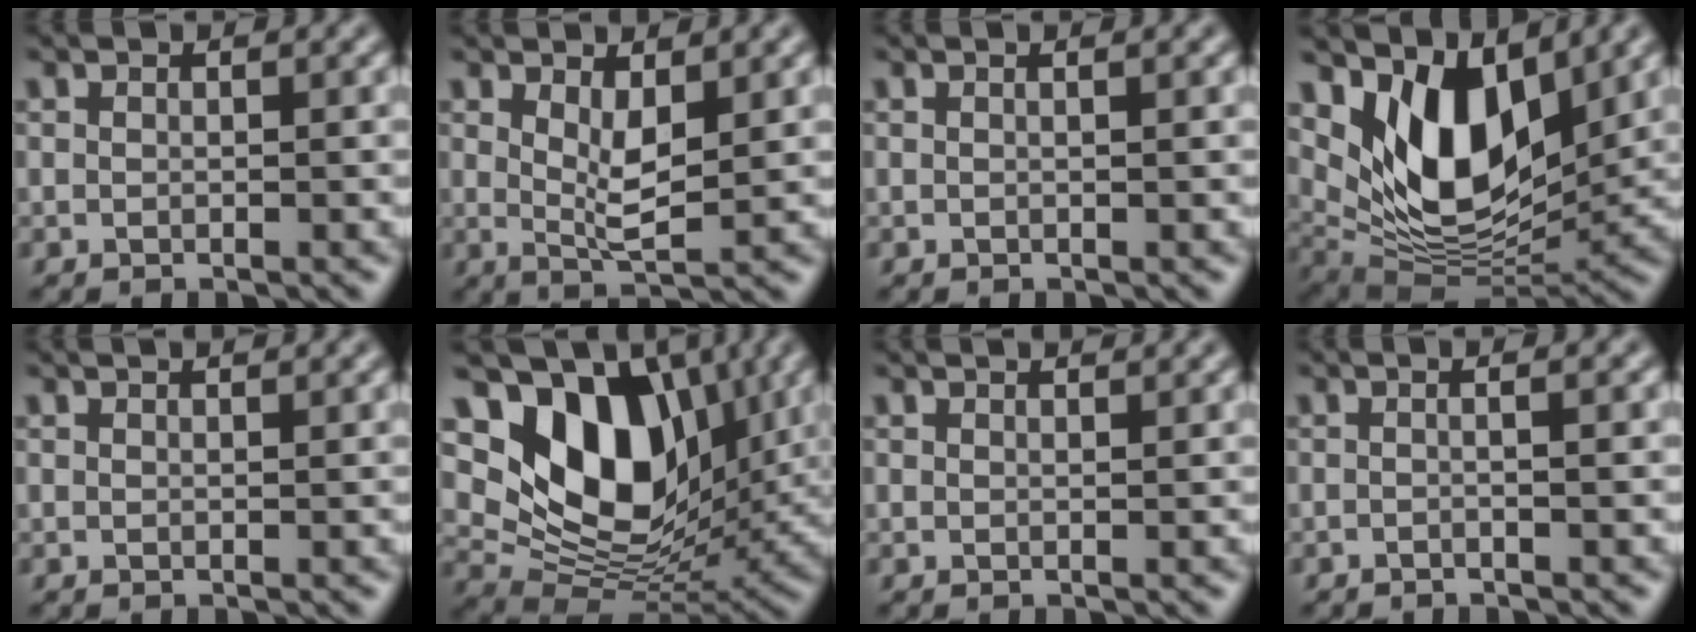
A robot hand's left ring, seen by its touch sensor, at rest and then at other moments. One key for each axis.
{"total": 2.8, "fx": 0.7, "fy": 0.9, "fz": 2.6, "tx": -0.059, "ty": -0.009, "tz": 0.022}
{"total": 0.6, "fx": 0.4, "fy": 0.3, "fz": 0.5, "tx": -0.003, "ty": 0.003, "tz": -0.002}
{"total": 9.4, "fx": 4.0, "fy": 5.1, "fz": 6.8, "tx": -0.123, "ty": -0.018, "tz": 0.083}
{"total": 1.9, "fx": 1.6, "fy": 0.7, "fz": 0.8, "tx": 0.005, "ty": 0.007, "tz": 0.001}
{"total": 11.4, "fx": 4.8, "fy": 7.2, "fz": 7.3, "tx": -0.128, "ty": -0.004, "tz": 0.091}
{"total": 2.2, "fx": 1.9, "fy": 0.7, "fz": 0.9, "tx": 0.005, "ty": 0.009, "tz": 0.005}
{"total": 1.3, "fx": -0.1, "fy": 0.4, "fz": 1.2, "tx": -0.019, "ty": 0.004, "tz": -0.013}